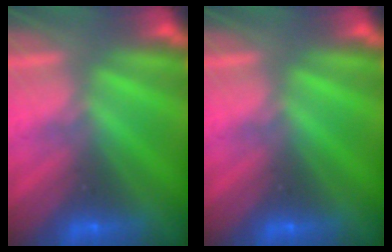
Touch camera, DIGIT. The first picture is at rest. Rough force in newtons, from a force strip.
{"total": 0.0}